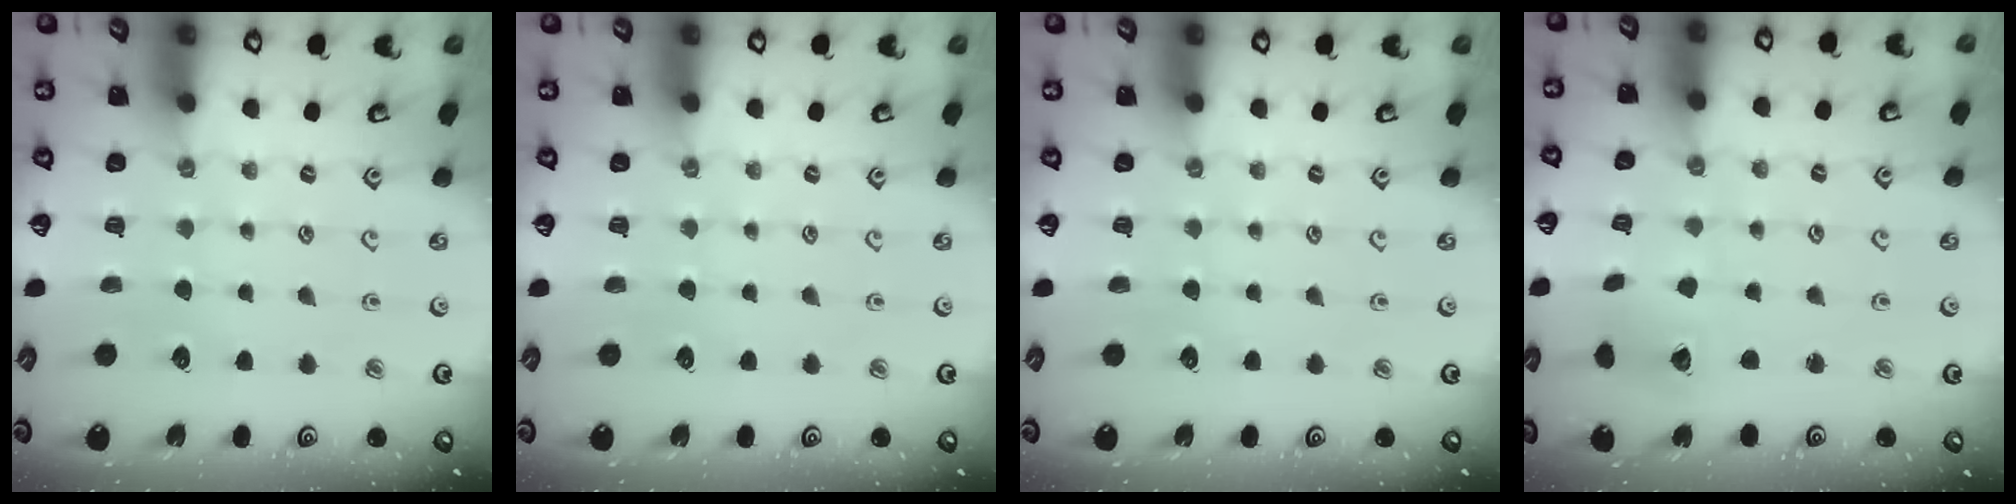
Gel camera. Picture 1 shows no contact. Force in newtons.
{"total": 0.0}
{"total": 0.0}
{"total": 4.0, "press": 4.0, "slide": 0.5}